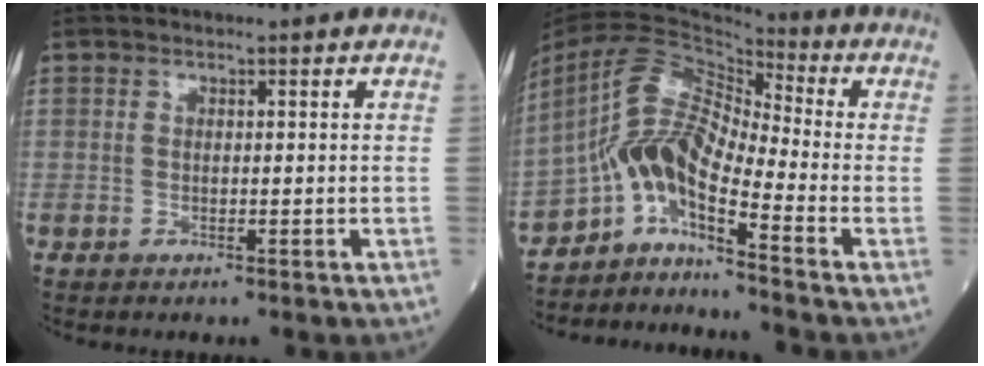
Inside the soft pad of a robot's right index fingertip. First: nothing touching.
{"total": 9.4, "force": [-5.0, 2.0, 7.7], "torque": [-0.163, 0.020, -0.094]}